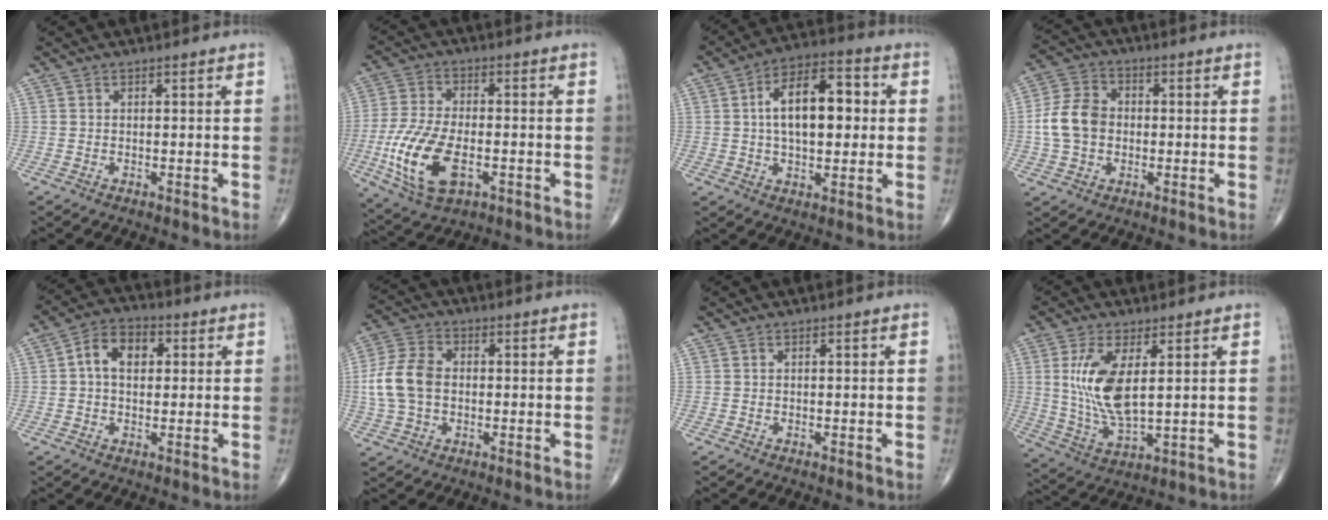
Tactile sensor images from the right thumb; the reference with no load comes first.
{"total": 14.5, "force": [-4.1, 7.4, 11.8], "torque": [-0.245, 0.002, -0.070]}
{"total": 14.2, "force": [1.7, 7.4, 12.0], "torque": [-0.174, 0.022, 0.020]}
{"total": 9.1, "force": [-0.5, 7.0, 5.8], "torque": [-0.103, 0.021, -0.015]}
{"total": 7.8, "force": [1.3, 5.3, 5.6], "torque": [-0.083, 0.020, 0.014]}
{"total": 10.0, "force": [-0.2, 7.0, 7.2], "torque": [-0.147, 0.019, -0.009]}
{"total": 0.0}
{"total": 11.8, "force": [2.6, 4.7, 10.5], "torque": [-0.219, -0.021, 0.061]}